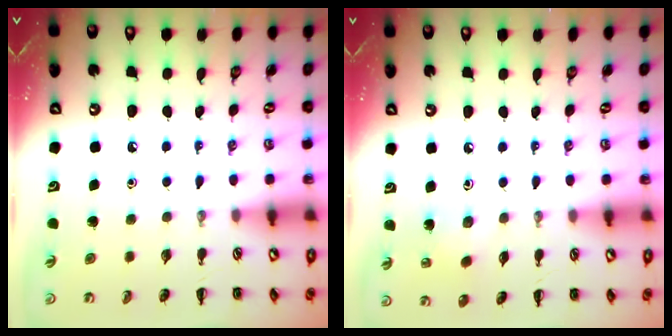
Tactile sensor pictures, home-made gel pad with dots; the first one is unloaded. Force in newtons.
{"total": 2.2, "press": 2.0, "slide": 0.7}